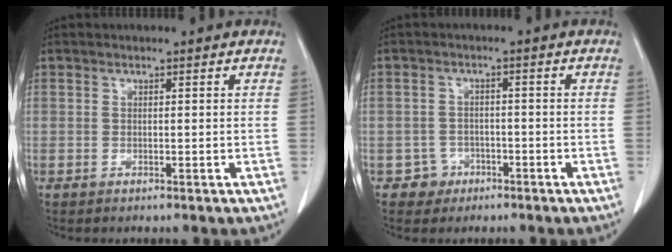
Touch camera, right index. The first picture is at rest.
{"total": 3.2, "force": [-1.6, 2.8, -0.4], "torque": [0.015, 0.017, -0.025]}